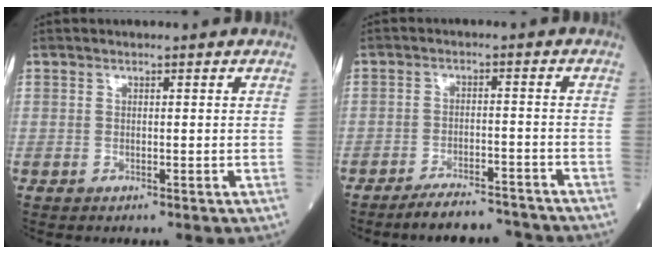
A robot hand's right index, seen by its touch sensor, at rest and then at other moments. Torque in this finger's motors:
{"motor_torque": [-0.02, -0.19, 0.04, -0.01]}